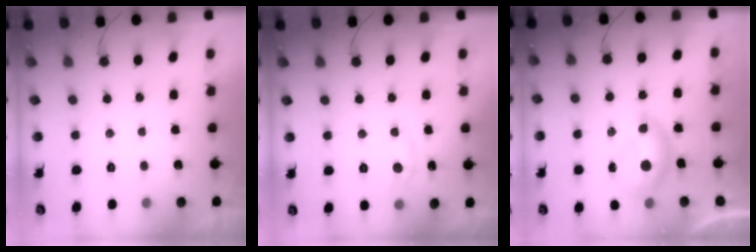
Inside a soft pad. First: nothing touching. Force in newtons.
{"total": 6.6, "press": 6.6, "slide": 0.9}
{"total": 6.7, "press": 6.6, "slide": 0.9}